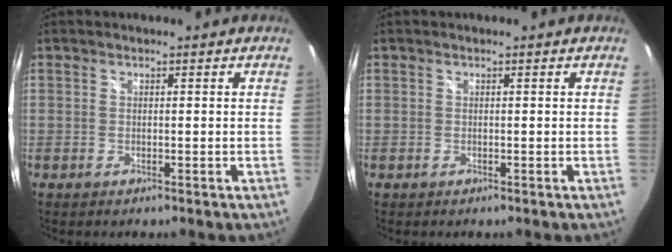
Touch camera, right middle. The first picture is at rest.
{"total": 0.0}